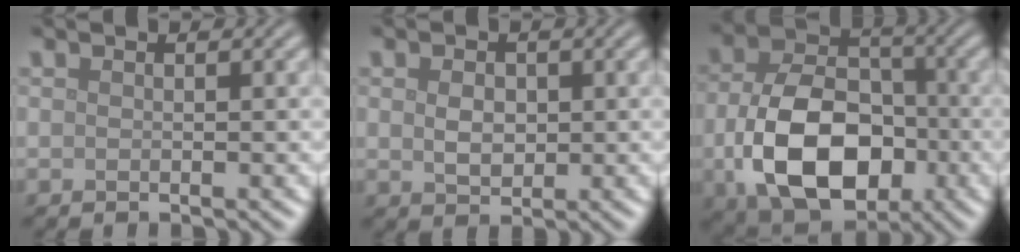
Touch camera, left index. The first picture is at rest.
{"total": 2.2, "force": [0.2, 1.6, 1.5], "torque": [-0.029, -0.002, 0.006]}
{"total": 11.6, "force": [-2.8, 7.8, 8.1], "torque": [-0.163, -0.020, -0.045]}